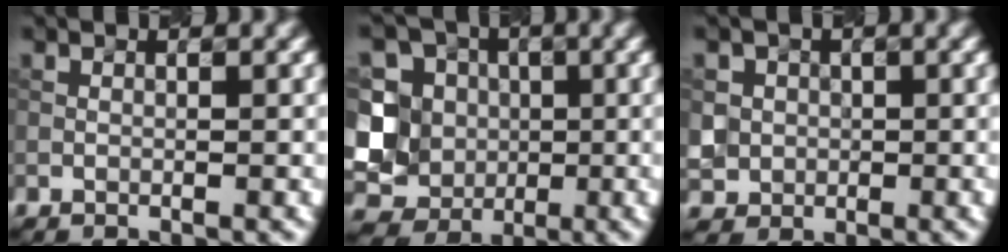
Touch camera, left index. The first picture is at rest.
{"total": 13.4, "force": [-0.5, 12.3, 5.3], "torque": [-0.155, 0.022, -0.024]}
{"total": 3.4, "force": [0.3, 3.3, 0.7], "torque": [-0.014, 0.004, 0.005]}